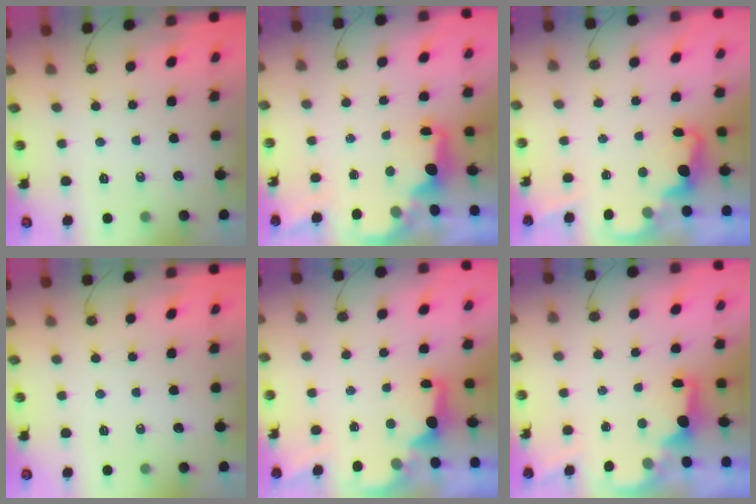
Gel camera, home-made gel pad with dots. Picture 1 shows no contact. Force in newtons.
{"total": 1.9, "press": 1.8, "slide": 0.7}
{"total": 2.0, "press": 1.9, "slide": 0.5}
{"total": 0.0}
{"total": 2.0, "press": 1.9, "slide": 0.8}
{"total": 1.7, "press": 1.6, "slide": 0.6}